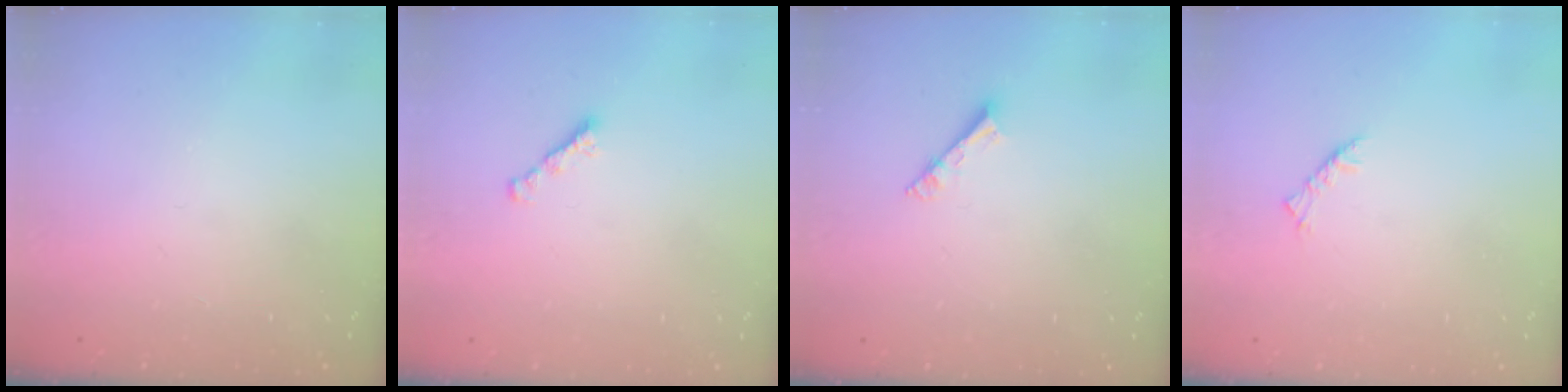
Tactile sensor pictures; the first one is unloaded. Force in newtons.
{"total": 1.6, "press": 1.5, "slide": 0.5}
{"total": 3.0, "press": 3.0, "slide": 0.4}
{"total": 2.5, "press": 2.4, "slide": 0.7}